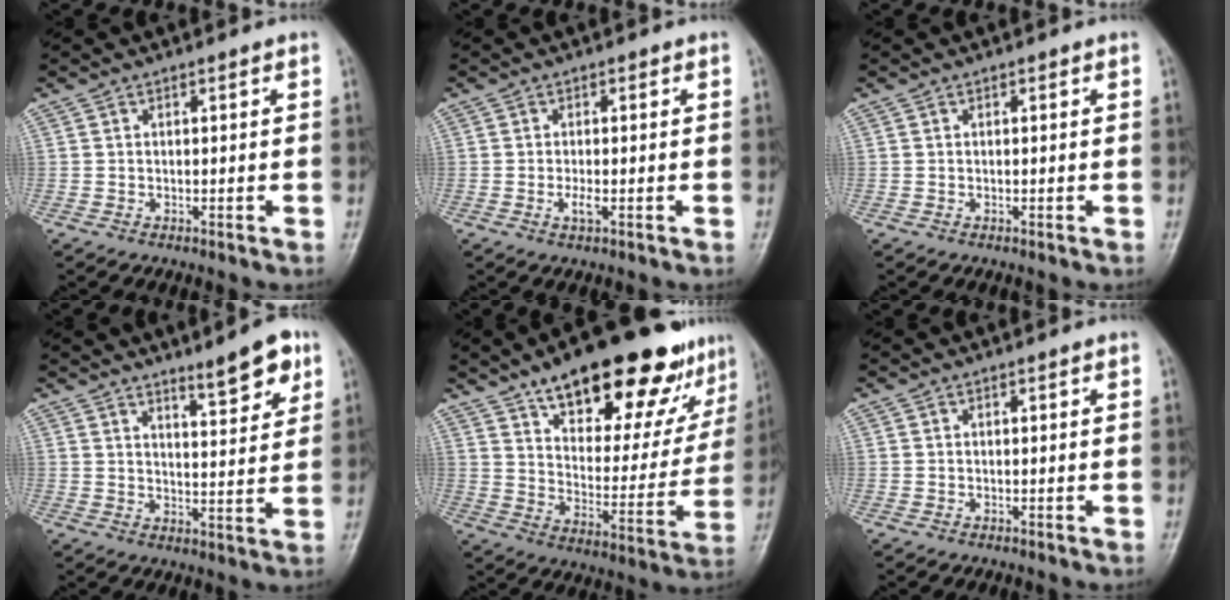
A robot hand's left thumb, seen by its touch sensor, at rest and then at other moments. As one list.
[{"total": 2.2, "force": [-0.5, 0.9, 2.0], "torque": [-0.036, -0.004, -0.011]}, {"total": 0.0}, {"total": 8.5, "force": [5.5, 2.1, 6.1], "torque": [-0.070, -0.037, 0.082]}, {"total": 26.6, "force": [17.4, 10.3, 17.3], "torque": [-0.198, -0.052, 0.259]}, {"total": 0.0}]